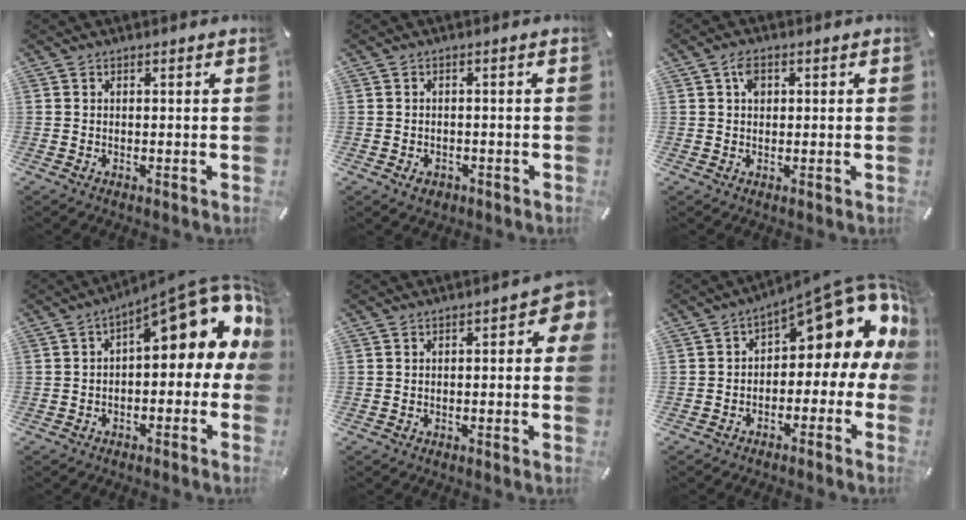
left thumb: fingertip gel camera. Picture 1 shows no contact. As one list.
[{"total": 2.3, "force": [-1.2, 1.7, 0.9], "torque": [-0.022, 0.004, -0.027]}, {"total": 3.0, "force": [0.8, 2.1, 1.9], "torque": [-0.025, 0.002, 0.008]}, {"total": 15.1, "force": [5.6, 6.6, 12.4], "torque": [-0.152, -0.051, 0.086]}, {"total": 4.5, "force": [-0.1, 2.1, 4.0], "torque": [-0.057, 0.007, -0.004]}, {"total": 13.5, "force": [7.4, 5.6, 9.8], "torque": [-0.121, -0.067, 0.116]}]